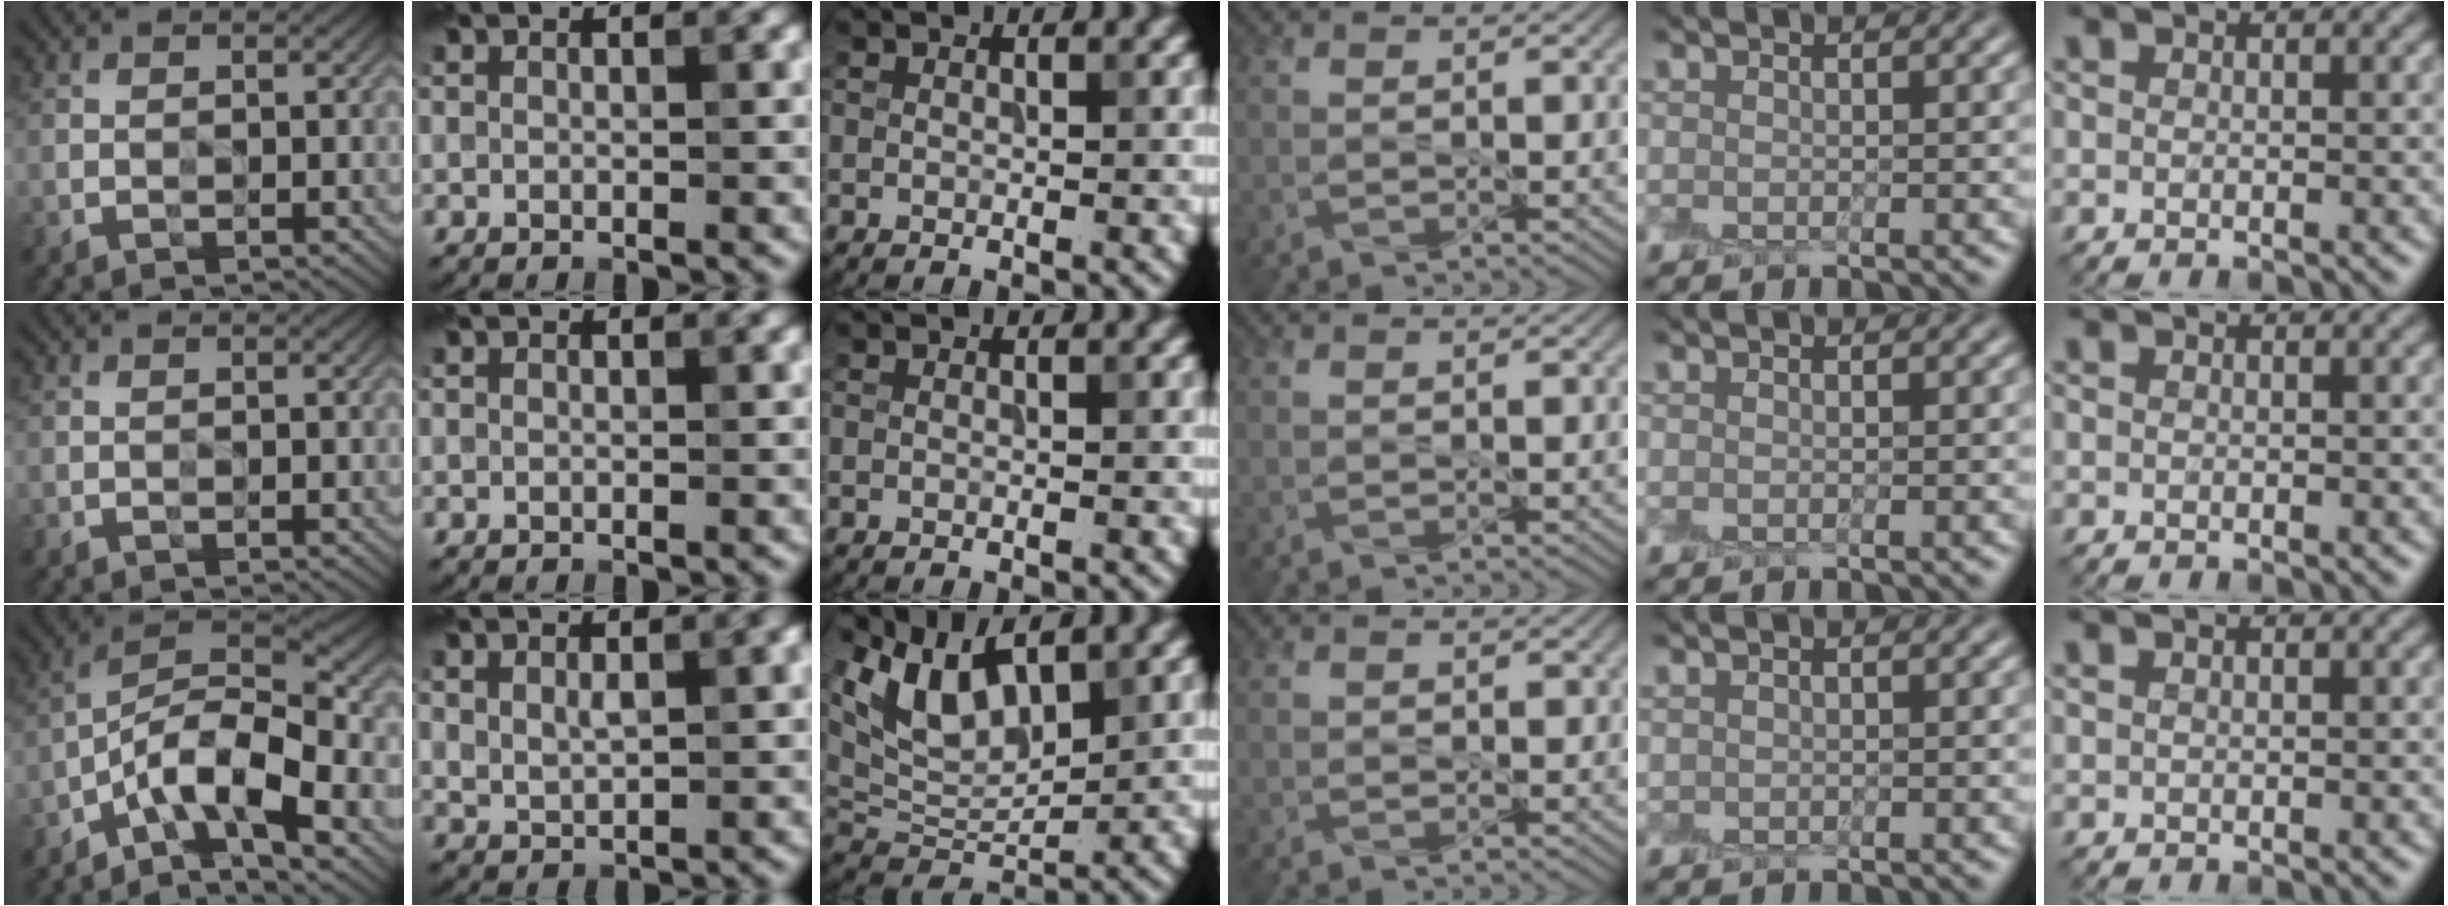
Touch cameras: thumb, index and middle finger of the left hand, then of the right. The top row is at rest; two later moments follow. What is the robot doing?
{"motion": "peel", "object": "aluminum foil"}